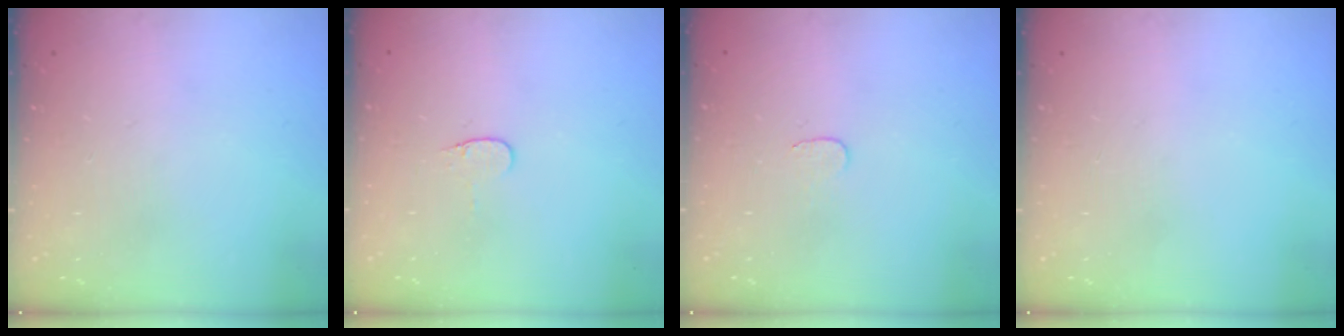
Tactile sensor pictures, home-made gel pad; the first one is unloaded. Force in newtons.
{"total": 3.4, "press": 3.3, "slide": 0.4}
{"total": 3.0, "press": 3.0, "slide": 0.3}
{"total": 0.0}